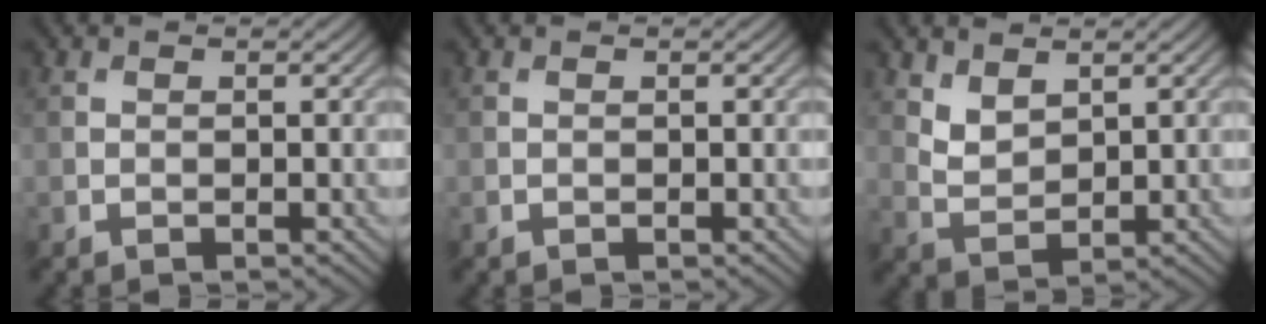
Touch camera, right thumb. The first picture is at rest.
{"total": 0.0}
{"total": 3.3, "force": [2.1, 1.8, 1.8], "torque": [-0.047, -0.009, 0.049]}